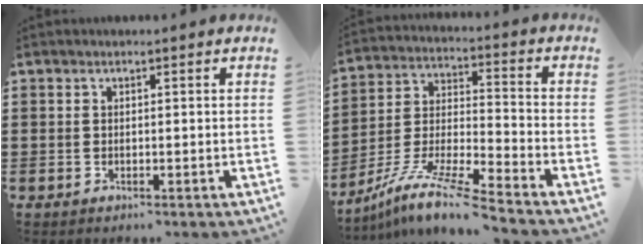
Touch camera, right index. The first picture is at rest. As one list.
[{"total": 10.2, "force": [-8.8, 0.2, 5.2], "torque": [-0.113, 0.002, -0.181]}]